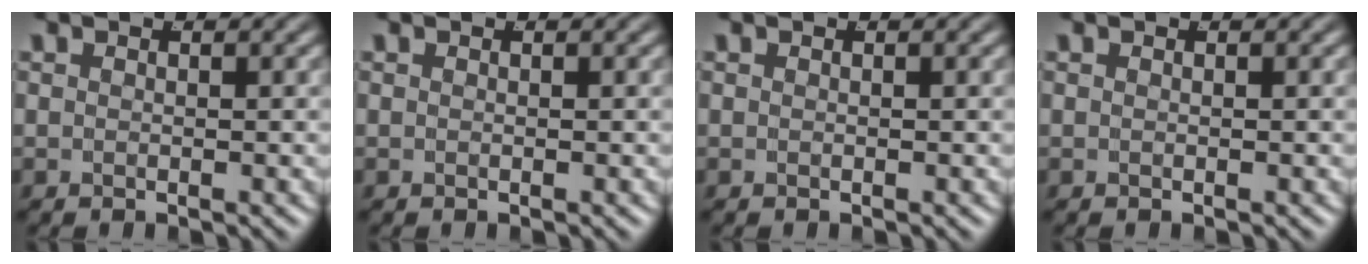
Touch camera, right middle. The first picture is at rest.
{"total": 0.0}
{"total": 0.0}
{"total": 0.0}